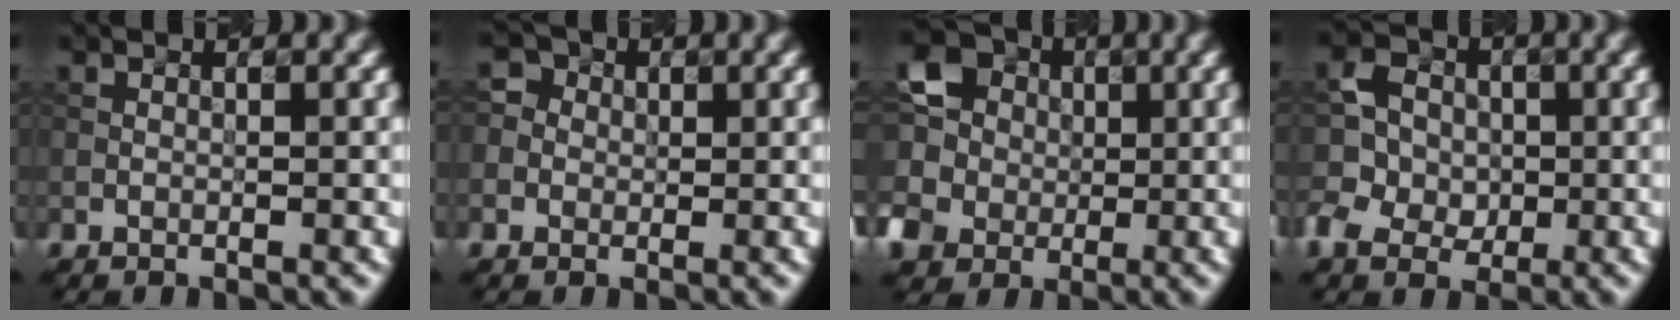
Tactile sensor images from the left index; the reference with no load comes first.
{"total": 1.7, "force": [0.3, 1.7, 0.0], "torque": [0.003, 0.006, 0.000]}
{"total": 7.9, "force": [0.2, 7.3, 2.8], "torque": [-0.085, 0.013, -0.013]}
{"total": 3.9, "force": [-1.2, 3.5, 1.2], "torque": [-0.028, 0.010, -0.024]}